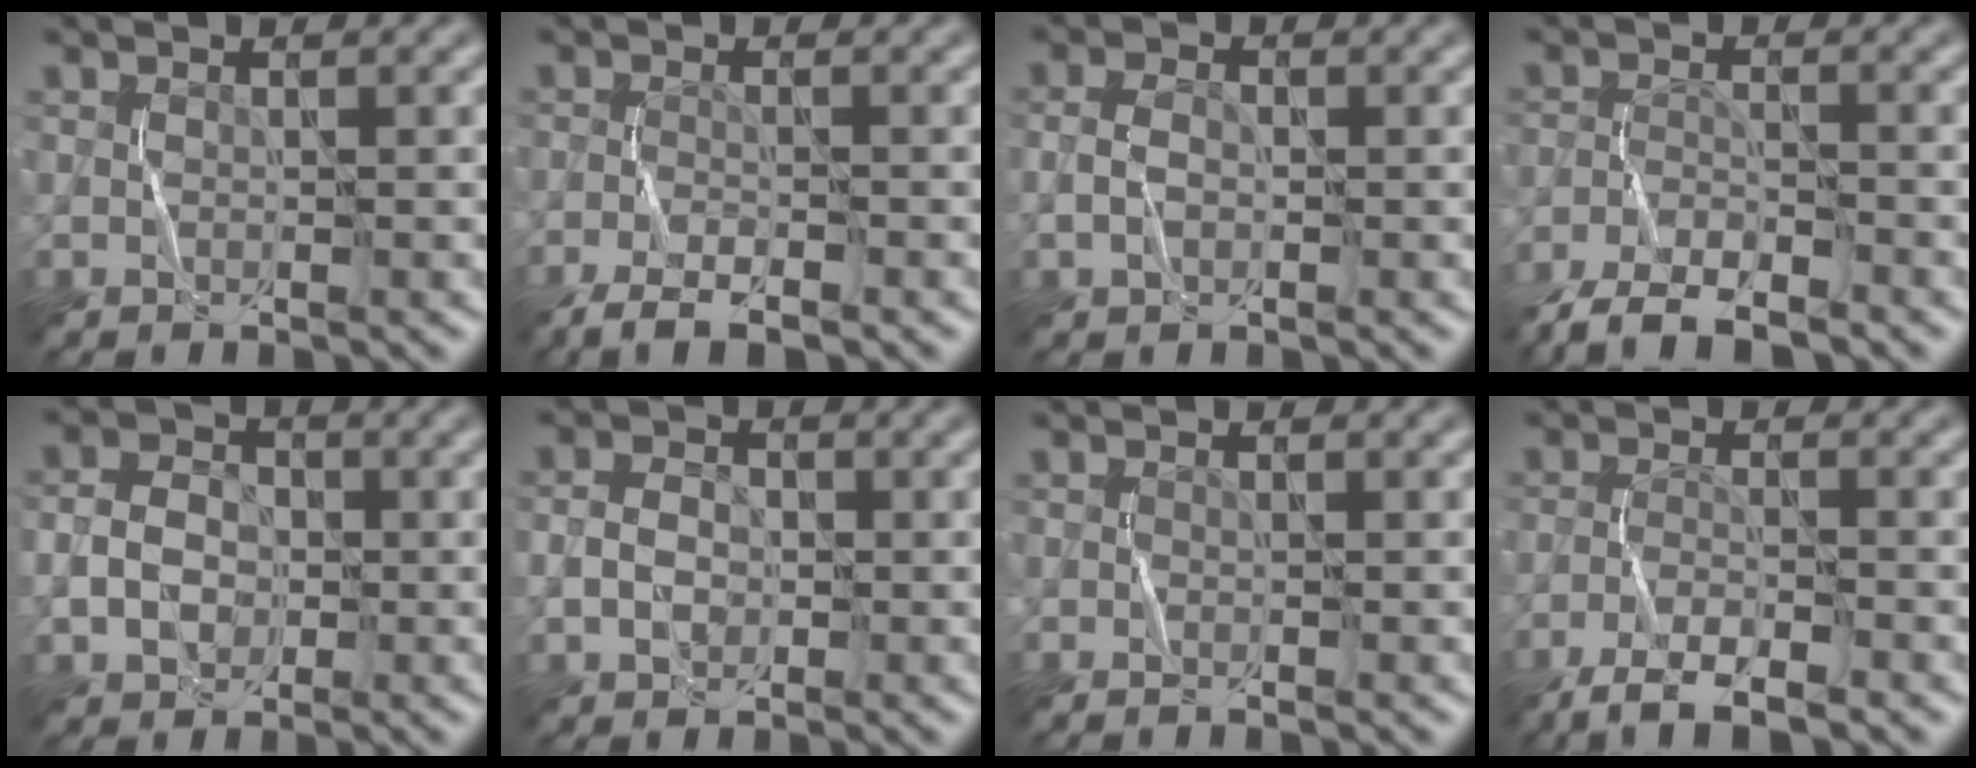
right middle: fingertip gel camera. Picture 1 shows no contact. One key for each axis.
{"total": 3.2, "fx": -2.5, "fy": 0.7, "fz": 1.9, "tx": -0.037, "ty": -0.006, "tz": -0.048}
{"total": 1.6, "fx": -0.4, "fy": 1.0, "fz": 1.1, "tx": -0.022, "ty": 0.002, "tz": -0.011}
{"total": 5.6, "fx": -4.9, "fy": 1.0, "fz": 2.4, "tx": -0.041, "ty": -0.010, "tz": -0.098}
{"total": 3.3, "fx": -0.8, "fy": 2.7, "fz": 1.8, "tx": -0.027, "ty": -0.001, "tz": -0.018}
{"total": 2.3, "fx": -0.5, "fy": 1.8, "fz": 1.3, "tx": -0.023, "ty": 0.001, "tz": -0.014}
{"total": 0.0}
{"total": 4.1, "fx": -3.2, "fy": 0.5, "fz": 2.5, "tx": -0.050, "ty": -0.005, "tz": -0.064}